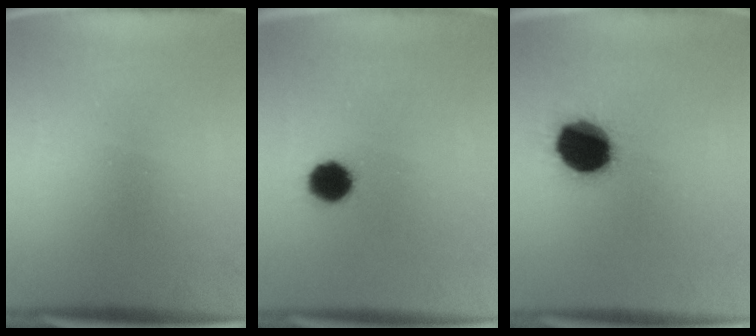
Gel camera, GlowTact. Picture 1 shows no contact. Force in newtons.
{"total": 6.6}
{"total": 16.2}